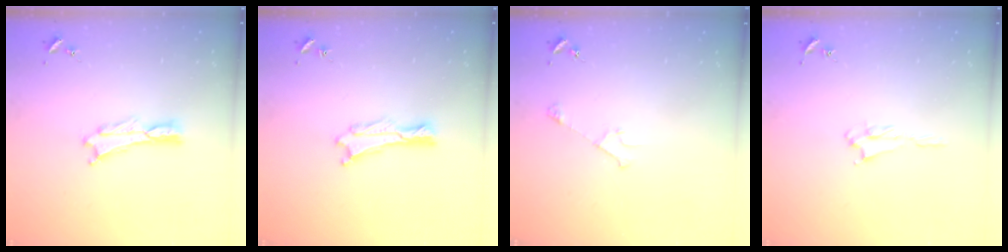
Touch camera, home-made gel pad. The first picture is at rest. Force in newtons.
{"total": 0.6, "press": 0.6, "slide": 0.2}
{"total": 2.9, "press": 2.9, "slide": 0.3}
{"total": 2.1, "press": 2.0, "slide": 0.3}